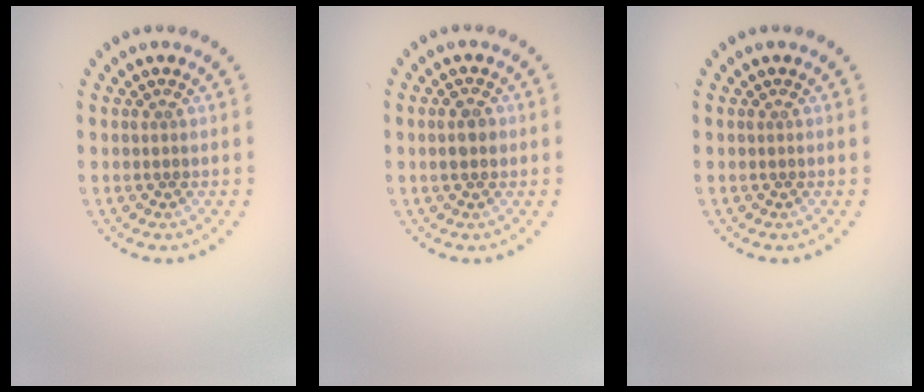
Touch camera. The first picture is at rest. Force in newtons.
{"total": 1.6, "press": 1.6, "slide": 0.0}
{"total": 0.0}